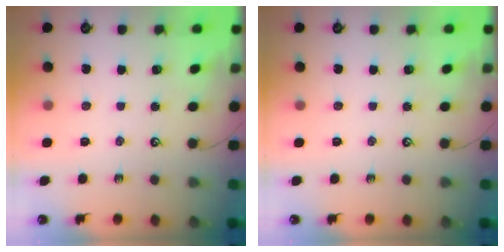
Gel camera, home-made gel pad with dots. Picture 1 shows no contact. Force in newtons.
{"total": 0.0}